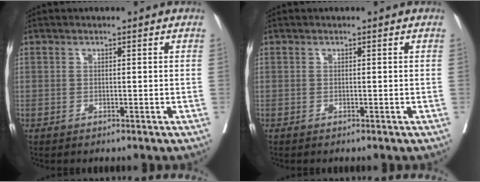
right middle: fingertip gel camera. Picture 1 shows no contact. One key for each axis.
{"total": 0.0}